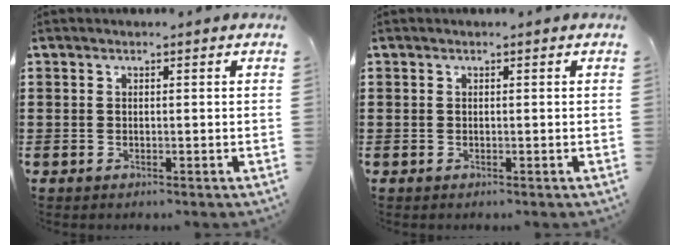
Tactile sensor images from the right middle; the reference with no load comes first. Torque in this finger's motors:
{"motor_torque": [-2.14, 0.00, 0.03, -0.01]}